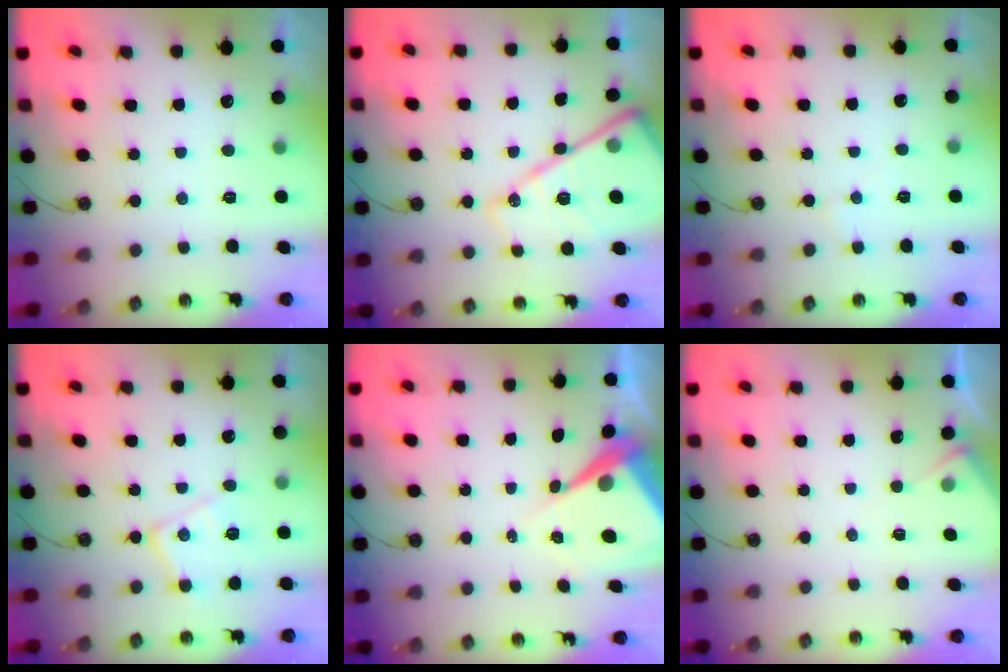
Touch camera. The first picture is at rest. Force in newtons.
{"total": 19.7, "press": 19.5, "slide": 2.1}
{"total": 2.6, "press": 2.5, "slide": 0.5}
{"total": 11.4, "press": 11.4, "slide": 0.6}
{"total": 9.6, "press": 9.5, "slide": 0.9}
{"total": 4.0, "press": 4.0, "slide": 0.4}